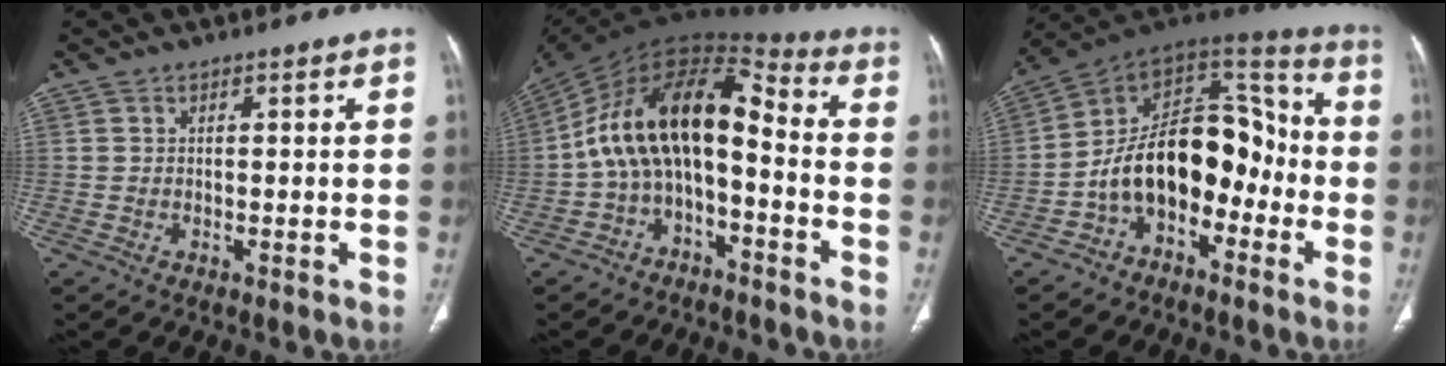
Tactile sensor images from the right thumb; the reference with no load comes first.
{"total": 16.9, "force": [-2.9, 9.1, 14.0], "torque": [-0.228, 0.098, -0.059]}
{"total": 18.0, "force": [-5.4, 11.5, 12.8], "torque": [-0.173, 0.091, -0.096]}